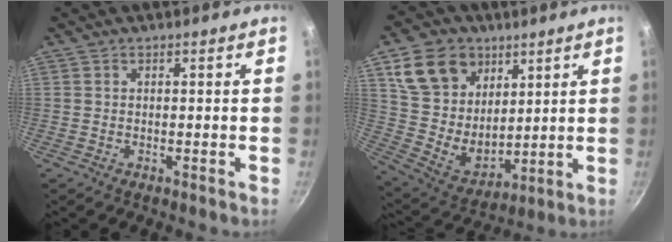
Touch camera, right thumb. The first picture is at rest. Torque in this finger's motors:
{"motor_torque": [0.21, 2.31, 0.09, -0.05, 0.04]}